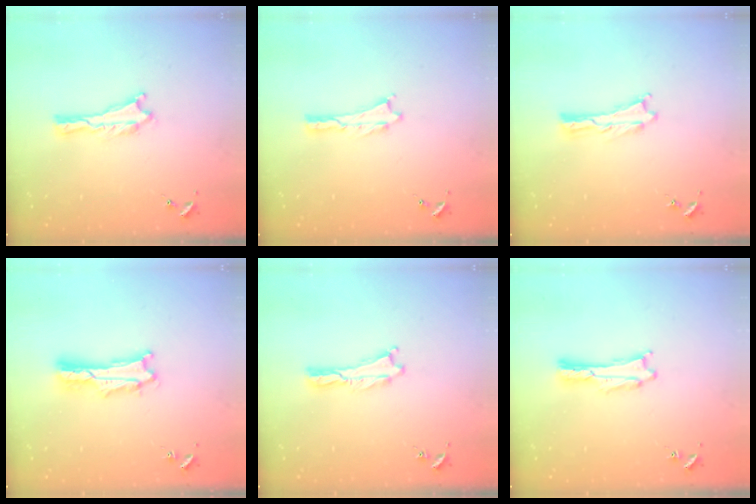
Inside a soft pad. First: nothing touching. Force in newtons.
{"total": 0.0}
{"total": 0.0}
{"total": 2.0, "press": 2.0, "slide": 0.3}
{"total": 0.0}
{"total": 1.1, "press": 1.1, "slide": 0.0}